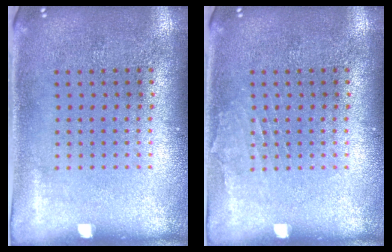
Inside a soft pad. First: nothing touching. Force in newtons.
{"total": 0.7, "press": 0.7, "slide": 0.1}